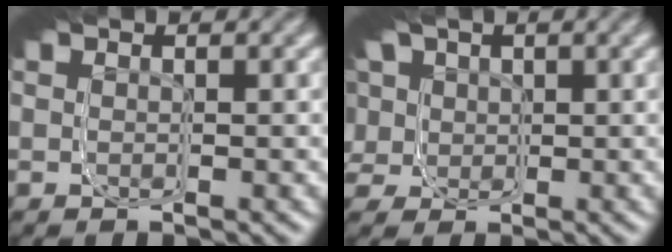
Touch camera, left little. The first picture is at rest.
{"total": 9.2, "force": [-0.3, 7.9, 4.8], "torque": [-0.087, -0.015, -0.015]}